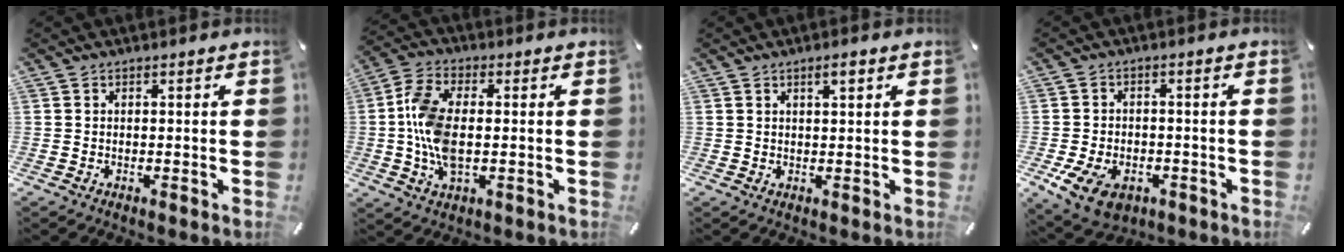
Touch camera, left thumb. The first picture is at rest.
{"total": 10.5, "force": [0.0, 5.6, 8.9], "torque": [-0.203, -0.002, -0.003]}
{"total": 2.5, "force": [1.3, 0.8, 2.0], "torque": [-0.033, 0.000, 0.019]}
{"total": 8.4, "force": [-3.7, 5.9, 4.7], "torque": [-0.105, 0.014, -0.064]}